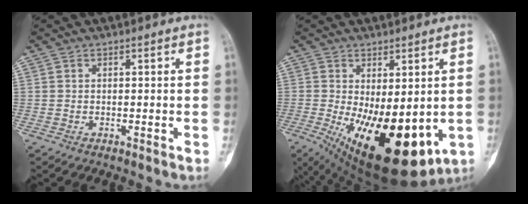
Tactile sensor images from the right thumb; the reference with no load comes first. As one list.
[{"total": 20.0, "force": [-4.5, 9.0, 17.3], "torque": [-0.238, -0.028, -0.036]}]